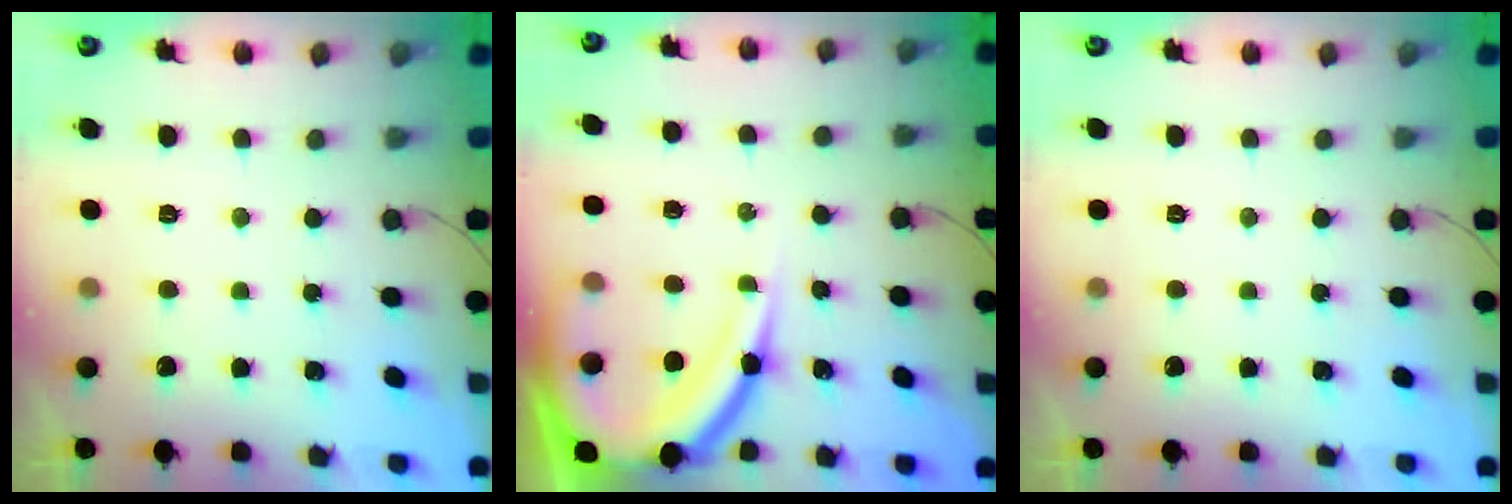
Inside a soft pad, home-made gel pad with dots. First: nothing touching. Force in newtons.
{"total": 16.0, "press": 16.0, "slide": 1.5}
{"total": 0.0}